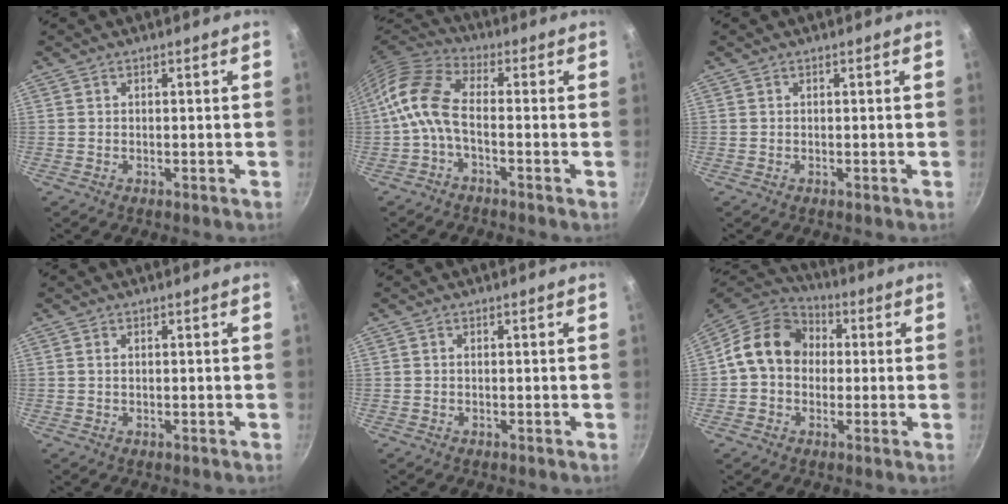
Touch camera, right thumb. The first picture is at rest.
{"total": 8.9, "force": [-2.2, 4.3, 7.4], "torque": [-0.166, 0.033, -0.063]}
{"total": 0.0}
{"total": 0.8, "force": [0.2, 0.5, 0.6], "torque": [-0.011, 0.001, 0.003]}
{"total": 0.0}
{"total": 14.2, "force": [1.4, 11.6, 8.1], "torque": [-0.105, 0.033, 0.006]}